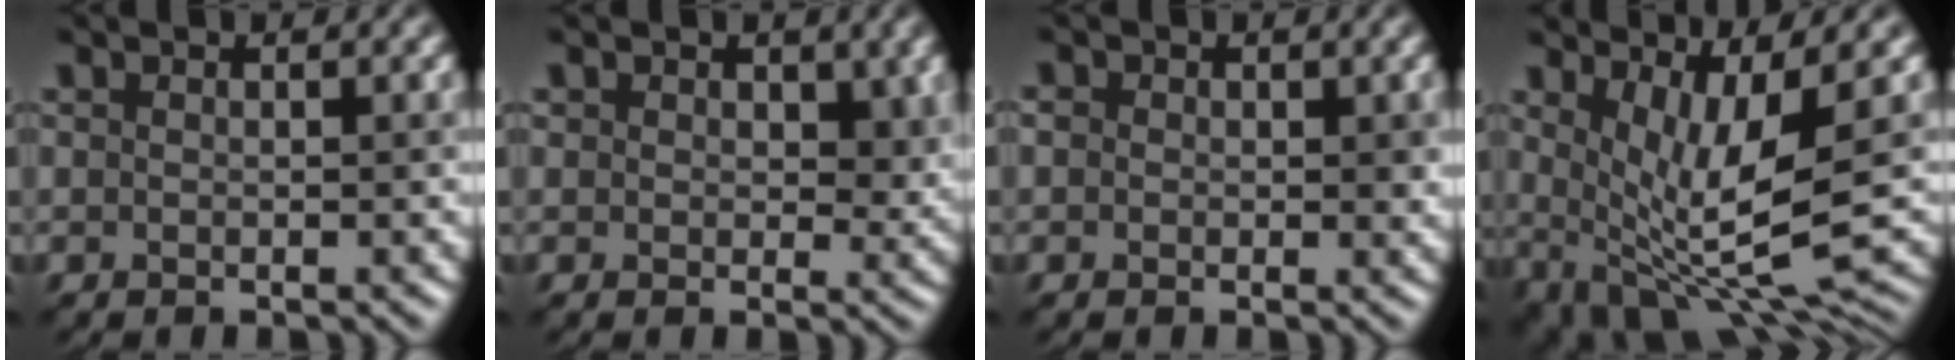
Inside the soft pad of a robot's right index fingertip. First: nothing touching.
{"total": 3.1, "force": [1.0, 2.2, 2.0], "torque": [-0.027, -0.006, 0.015]}
{"total": 1.8, "force": [0.3, 1.5, 1.0], "torque": [-0.006, 0.001, -0.002]}
{"total": 8.2, "force": [1.1, 3.0, 7.6], "torque": [-0.149, -0.024, 0.032]}